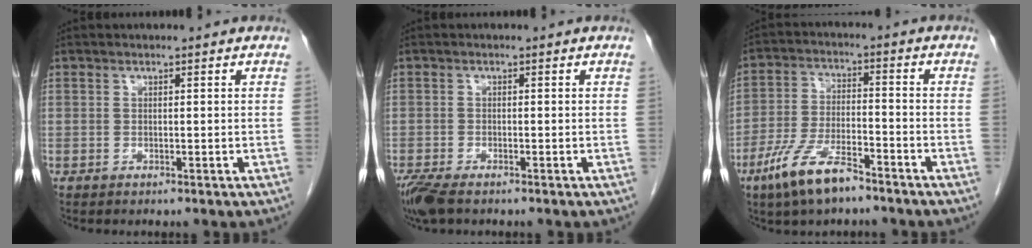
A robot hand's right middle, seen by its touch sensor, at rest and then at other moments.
{"total": 4.5, "force": [-3.3, 1.3, 2.7], "torque": [-0.060, -0.013, -0.062]}
{"total": 9.5, "force": [-6.5, 2.5, 6.5], "torque": [-0.135, -0.009, -0.122]}